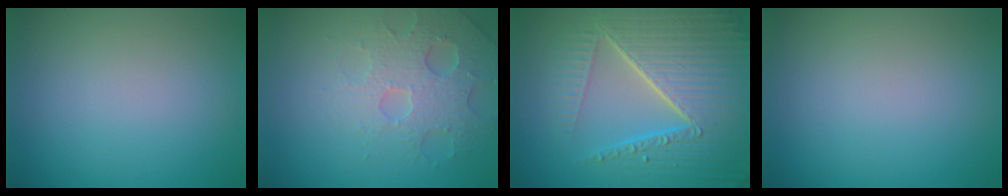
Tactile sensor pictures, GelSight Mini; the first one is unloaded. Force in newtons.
{"total": 4.7, "press": 3.6, "slide": 2.9}
{"total": 9.0, "press": 6.2, "slide": 6.6}
{"total": 0.0}